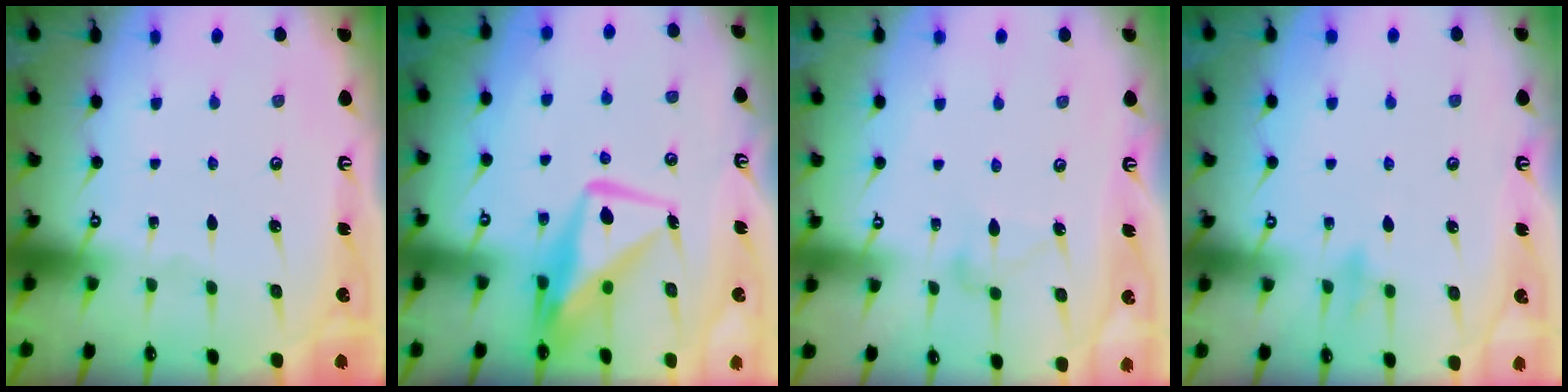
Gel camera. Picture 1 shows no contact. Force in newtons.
{"total": 11.3, "press": 11.2, "slide": 1.3}
{"total": 9.1, "press": 9.1, "slide": 0.1}
{"total": 7.9, "press": 7.9, "slide": 0.6}